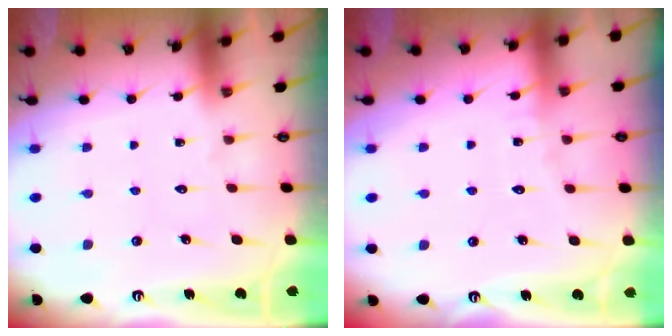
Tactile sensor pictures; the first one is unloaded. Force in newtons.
{"total": 3.2, "press": 3.2, "slide": 0.4}